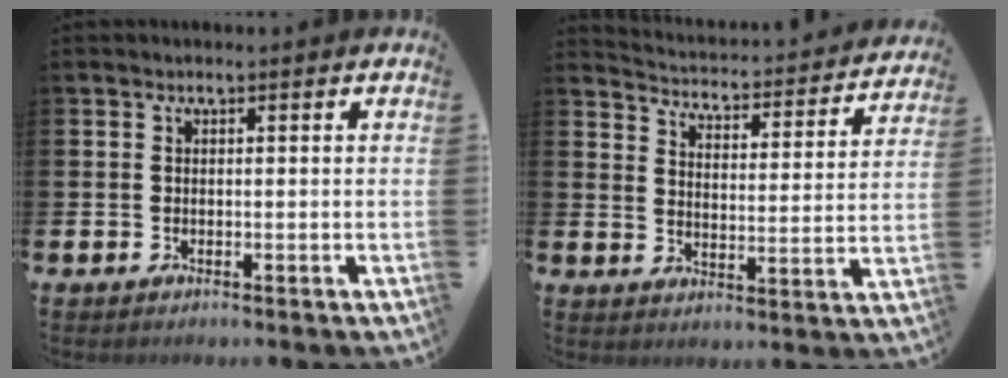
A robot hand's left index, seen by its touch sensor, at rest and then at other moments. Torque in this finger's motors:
{"motor_torque": [0.48, -0.85, -0.02, -0.03]}